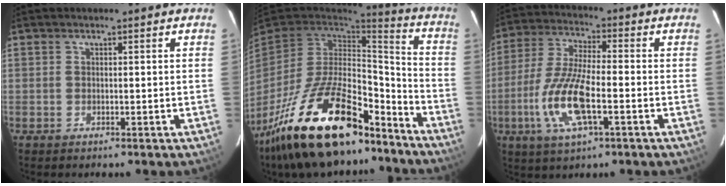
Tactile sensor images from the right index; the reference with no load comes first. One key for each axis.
{"total": 27.8, "fx": -18.9, "fy": 11.1, "fz": 17.1, "tx": -0.333, "ty": -0.014, "tz": -0.298}
{"total": 13.4, "fx": -4.2, "fy": 4.1, "fz": 12.1, "tx": -0.258, "ty": -0.008, "tz": -0.082}